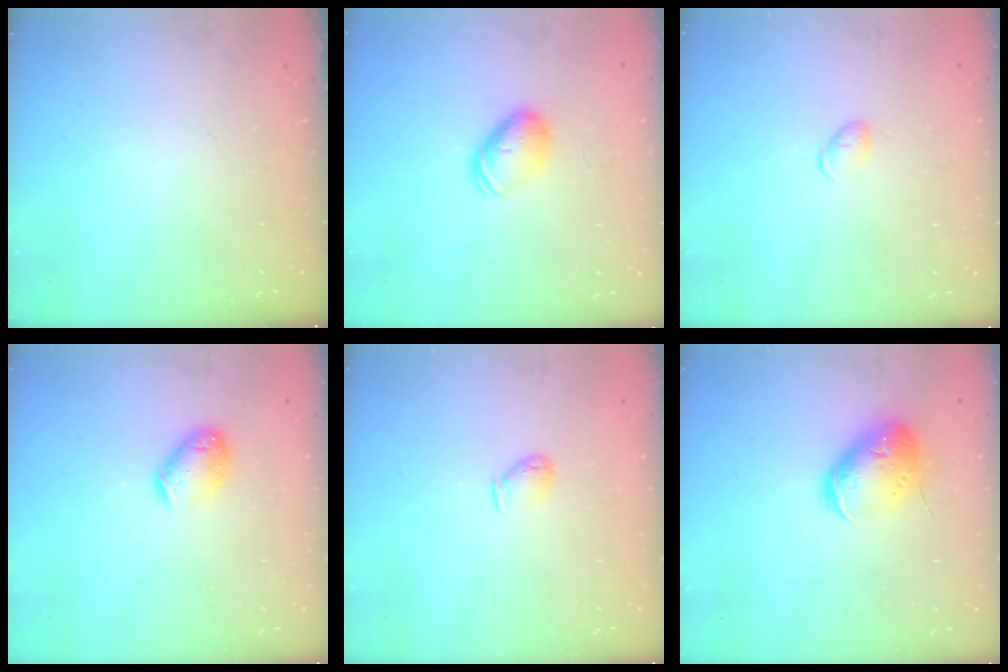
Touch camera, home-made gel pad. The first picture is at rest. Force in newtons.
{"total": 8.3, "press": 8.3, "slide": 0.8}
{"total": 4.1, "press": 4.0, "slide": 0.8}
{"total": 9.6, "press": 9.5, "slide": 1.4}
{"total": 4.1, "press": 4.0, "slide": 0.9}
{"total": 14.9, "press": 14.7, "slide": 2.6}